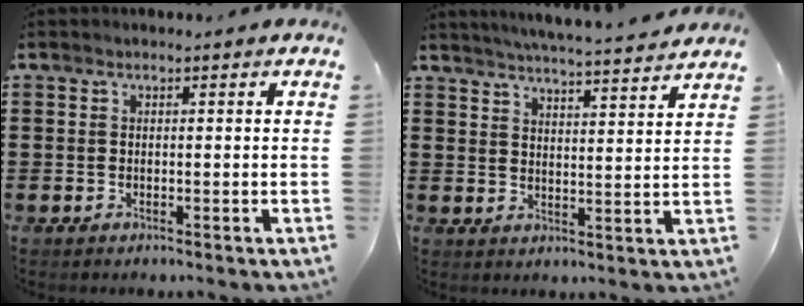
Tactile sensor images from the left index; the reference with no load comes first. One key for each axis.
{"total": 4.8, "fx": 4.7, "fy": -0.6, "fz": 0.8, "tx": -0.036, "ty": -0.030, "tz": 0.080}